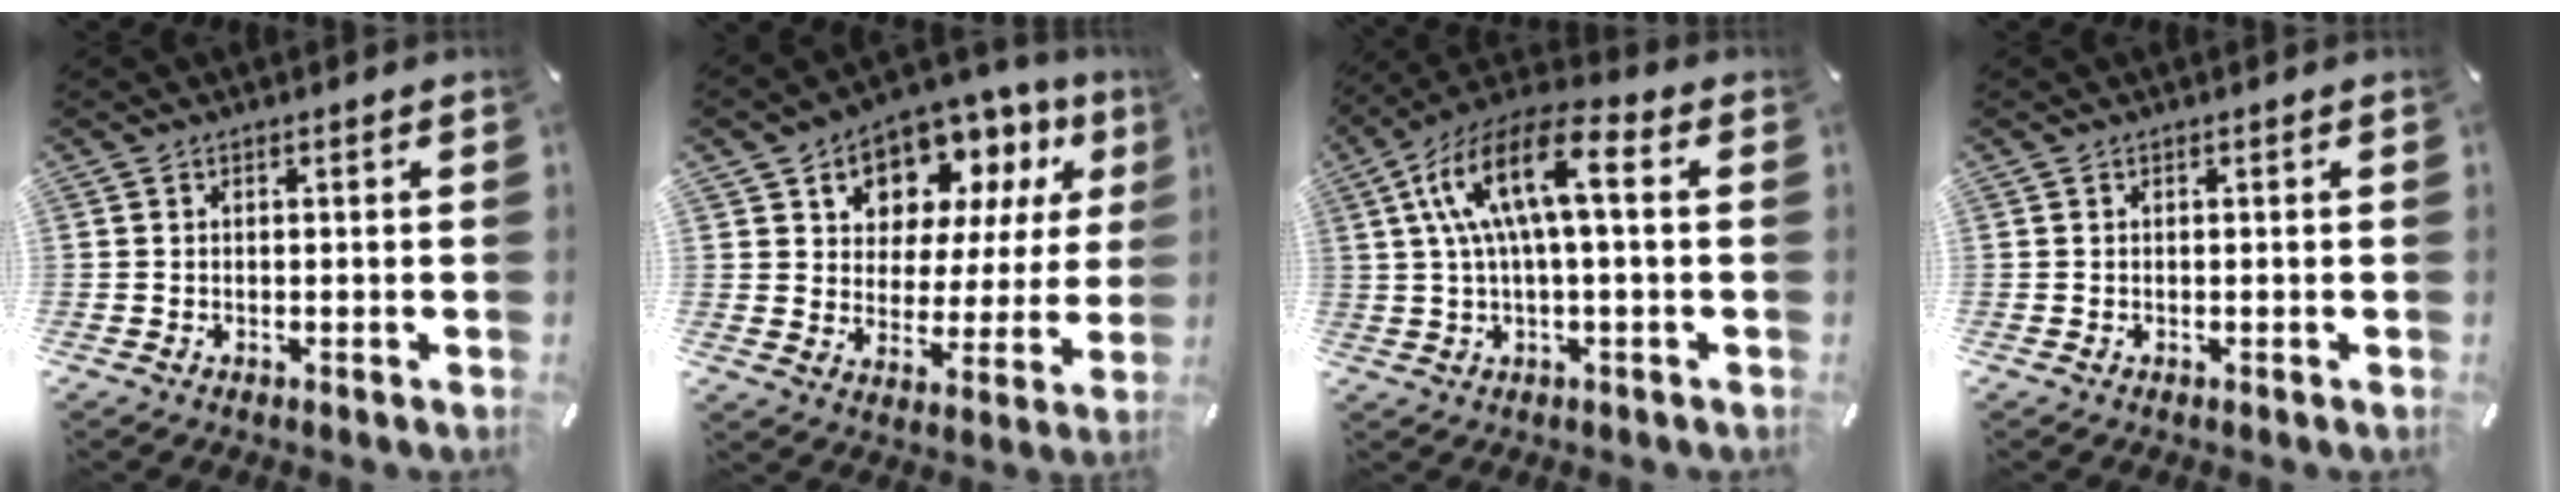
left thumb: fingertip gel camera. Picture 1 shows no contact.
{"total": 10.7, "force": [7.2, 7.4, 2.6], "torque": [-0.049, -0.069, 0.131]}
{"total": 15.3, "force": [2.8, 5.9, 13.8], "torque": [-0.291, 0.002, 0.043]}
{"total": 0.0}